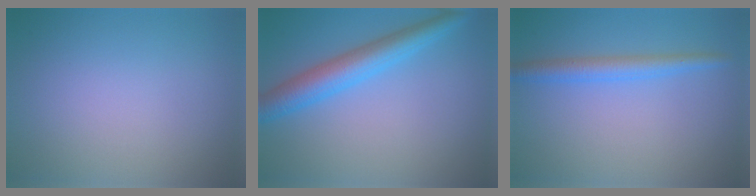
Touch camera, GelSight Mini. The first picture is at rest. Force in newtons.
{"total": 5.0, "press": 5.0, "slide": 0.1}
{"total": 2.7, "press": 2.7, "slide": 0.1}